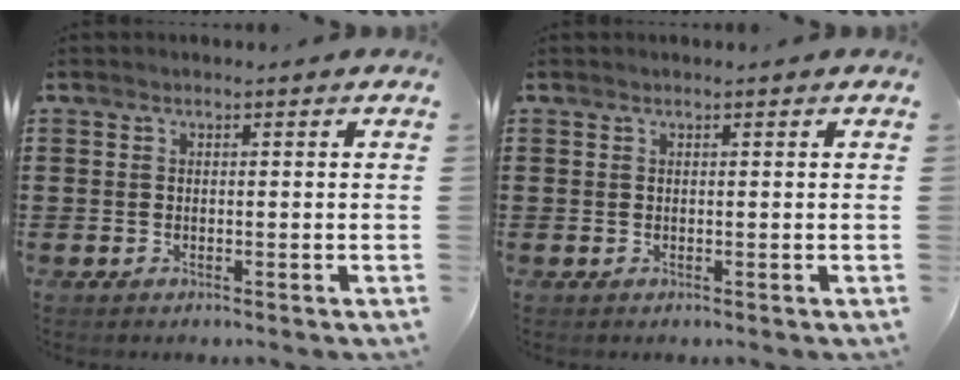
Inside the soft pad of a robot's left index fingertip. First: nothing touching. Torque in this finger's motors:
{"motor_torque": [-0.44, 0.48, -0.21, -0.03]}